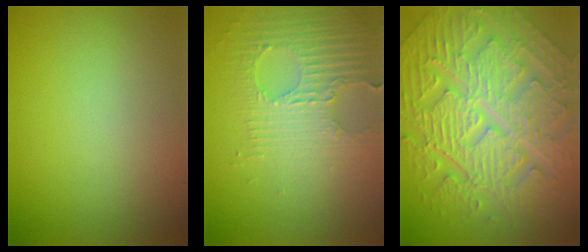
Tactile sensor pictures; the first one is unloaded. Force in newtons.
{"total": 3.8, "press": 3.7, "slide": 0.8}
{"total": 11.4, "press": 7.8, "slide": 8.3}